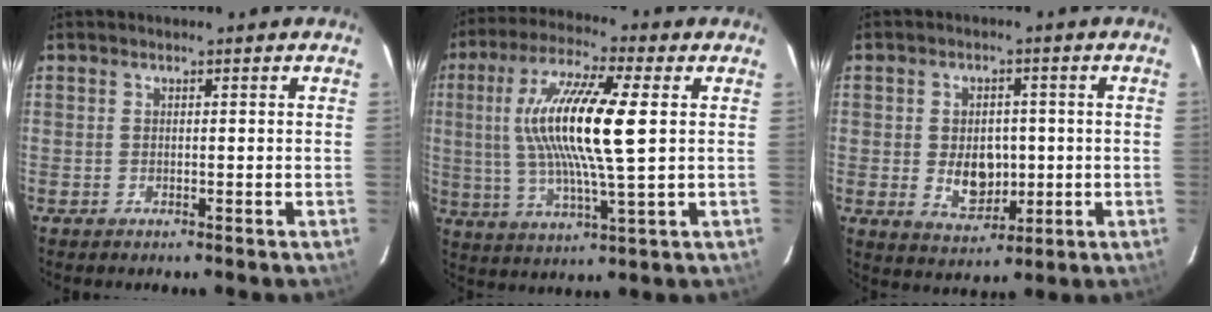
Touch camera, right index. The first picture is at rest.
{"total": 16.6, "force": [2.5, 2.5, 16.3], "torque": [-0.309, 0.005, 0.042]}
{"total": 7.6, "force": [-0.6, 5.4, 5.4], "torque": [-0.099, -0.003, 0.003]}